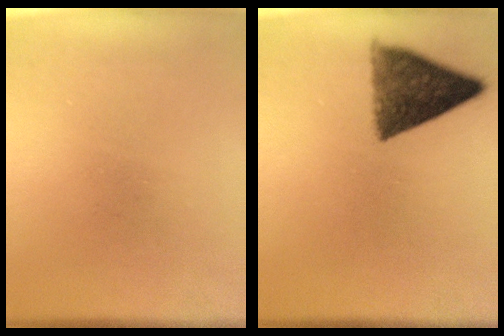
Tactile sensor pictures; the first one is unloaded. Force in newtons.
{"total": 9.2}